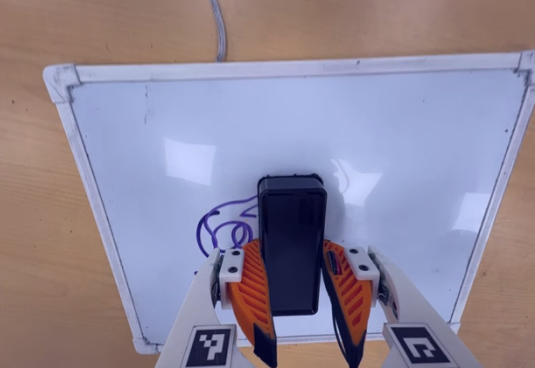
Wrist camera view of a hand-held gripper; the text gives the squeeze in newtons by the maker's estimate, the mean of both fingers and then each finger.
{"total": 11.9, "left": 11.6, "right": 12.1}